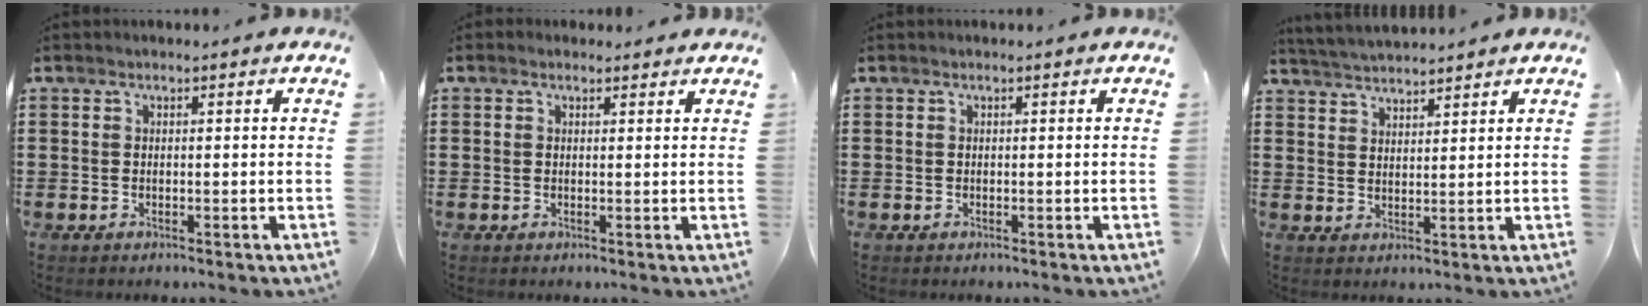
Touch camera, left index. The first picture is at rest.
{"total": 0.9, "force": [0.7, 0.5, 0.2], "torque": [-0.005, 0.005, 0.012]}
{"total": 0.0}
{"total": 3.2, "force": [3.2, -0.2, 0.0], "torque": [-0.012, -0.011, 0.058]}